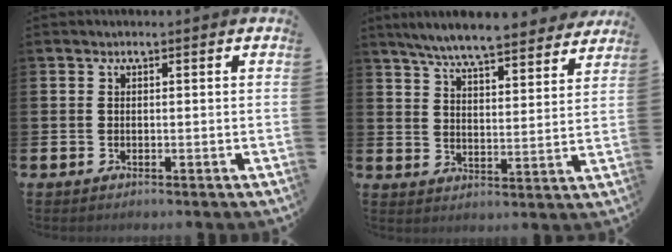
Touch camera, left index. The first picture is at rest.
{"total": 7.5, "force": [7.1, 0.5, 2.2], "torque": [-0.064, -0.047, 0.123]}